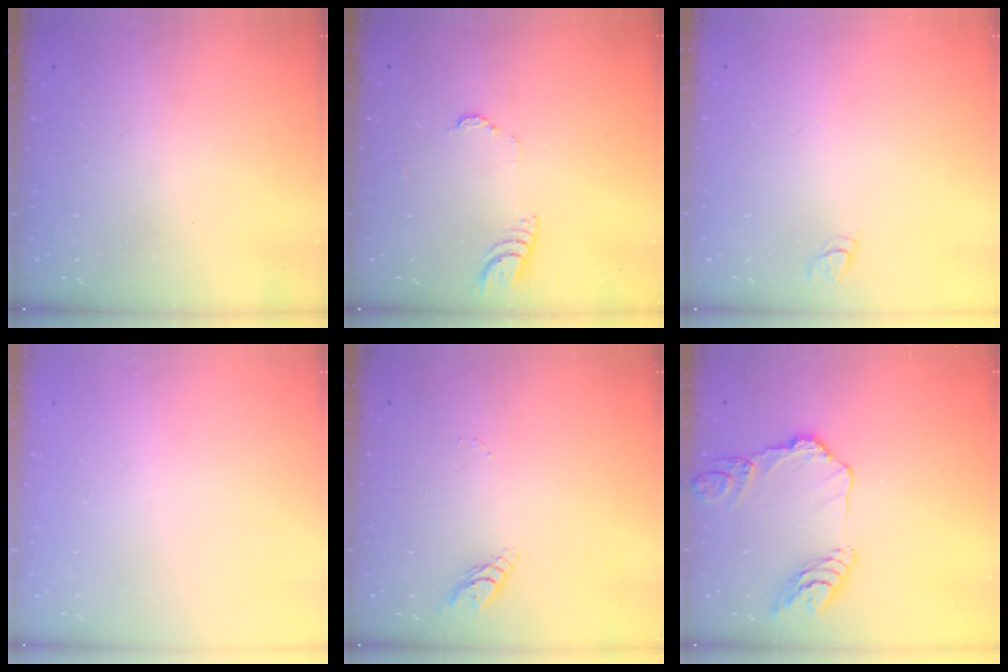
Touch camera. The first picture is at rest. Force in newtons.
{"total": 3.6, "press": 3.6, "slide": 0.5}
{"total": 4.0, "press": 3.9, "slide": 0.3}
{"total": 0.0}
{"total": 4.0, "press": 4.0, "slide": 0.4}
{"total": 12.1, "press": 12.1, "slide": 1.1}